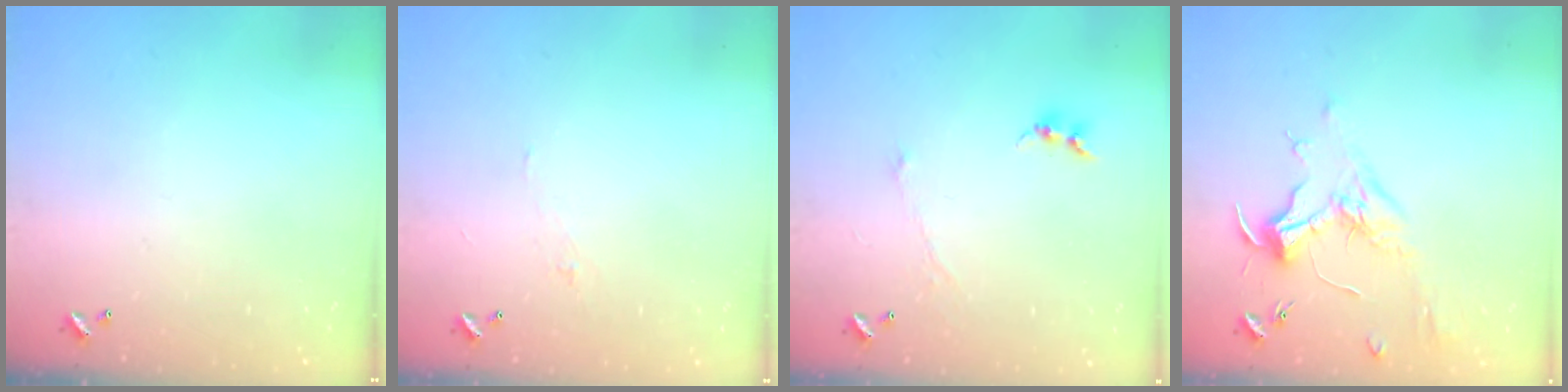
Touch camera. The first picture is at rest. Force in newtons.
{"total": 2.0, "press": 1.9, "slide": 0.5}
{"total": 0.0}
{"total": 2.0, "press": 1.9, "slide": 0.7}